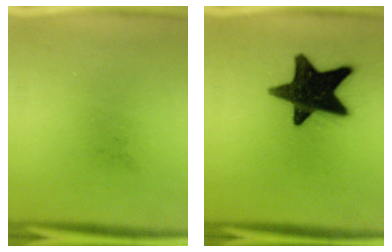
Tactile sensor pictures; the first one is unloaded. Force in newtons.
{"total": 18.3}